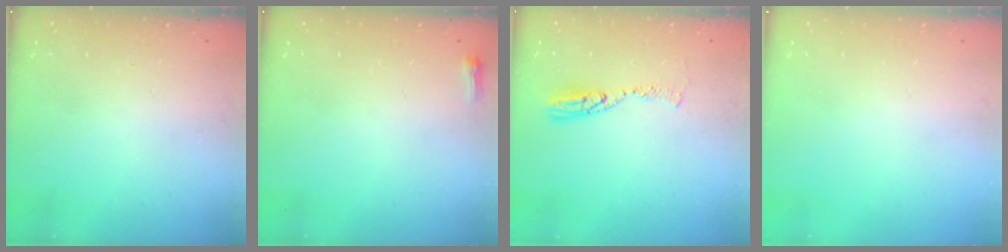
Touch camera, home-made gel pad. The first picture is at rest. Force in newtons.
{"total": 2.6, "press": 2.5, "slide": 0.6}
{"total": 8.2, "press": 8.1, "slide": 0.7}
{"total": 0.0}